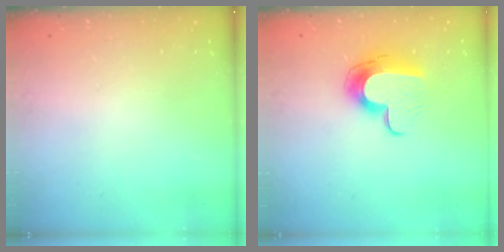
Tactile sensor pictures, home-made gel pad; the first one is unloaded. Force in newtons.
{"total": 11.6, "press": 11.6, "slide": 0.9}